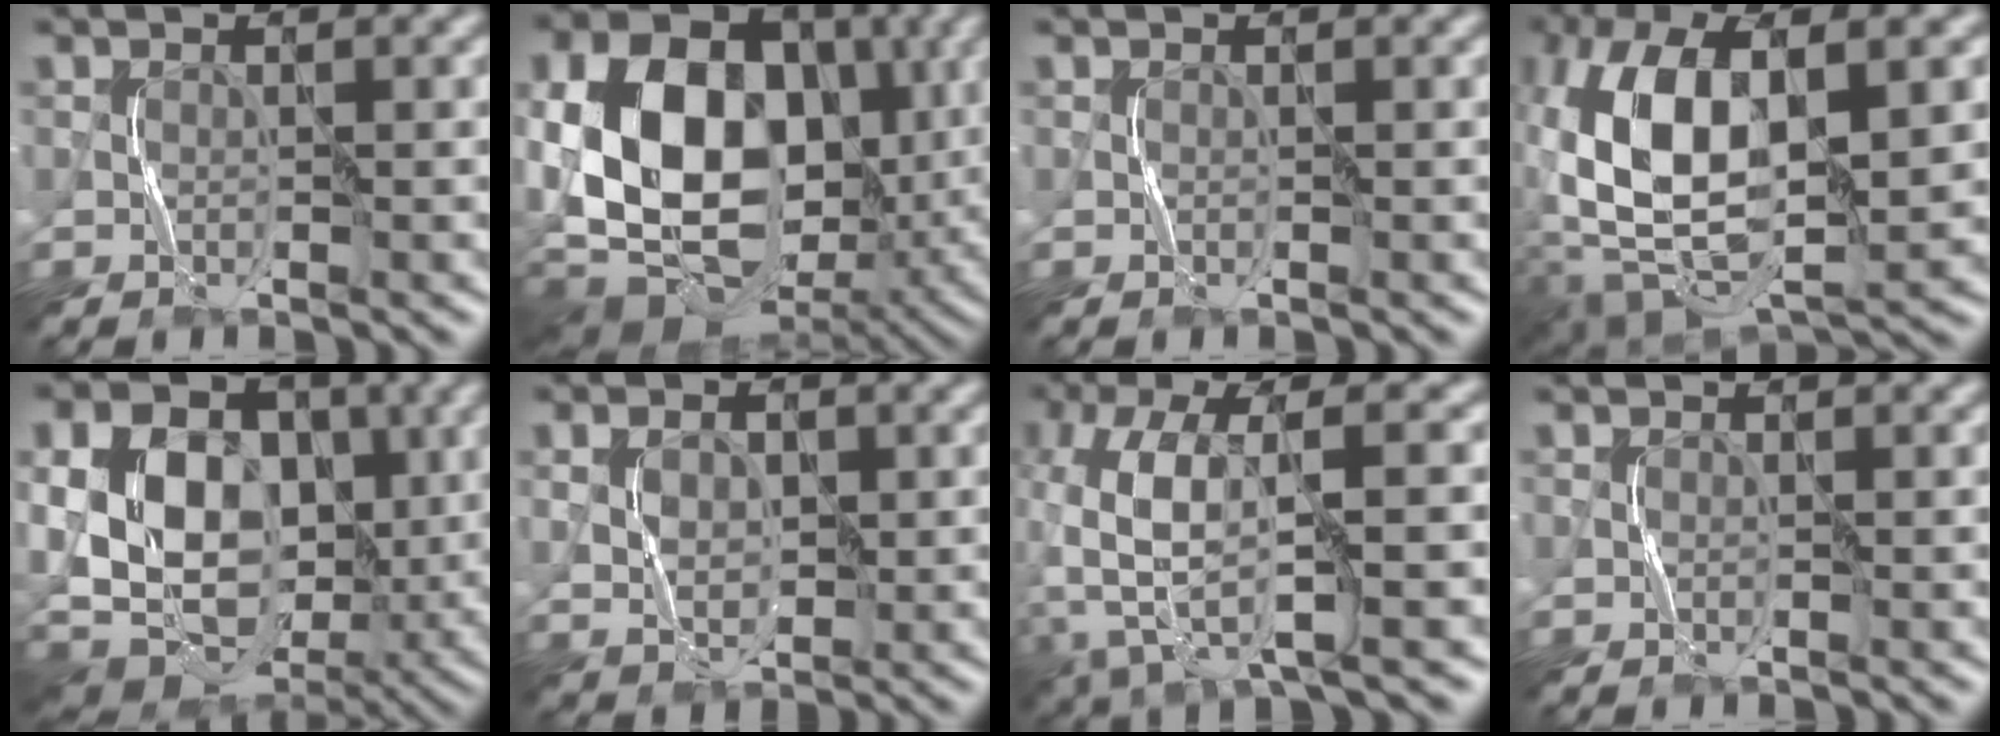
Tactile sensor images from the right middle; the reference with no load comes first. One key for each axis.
{"total": 16.8, "fx": -0.5, "fy": 12.4, "fz": 11.4, "tx": -0.225, "ty": 0.004, "tz": -0.021}
{"total": 0.0}
{"total": 14.4, "fx": -0.1, "fy": 6.9, "fz": 12.6, "tx": -0.269, "ty": 0.003, "tz": -0.008}
{"total": 14.9, "fx": 1.0, "fy": 11.0, "fz": 10.0, "tx": -0.199, "ty": 0.001, "tz": 0.020}
{"total": 3.4, "fx": 0.4, "fy": 2.3, "fz": 2.4, "tx": -0.051, "ty": 0.000, "tz": 0.012}
{"total": 10.1, "fx": -2.3, "fy": 4.3, "fz": 8.9, "tx": -0.201, "ty": -0.007, "tz": -0.038}
{"total": 0.0}